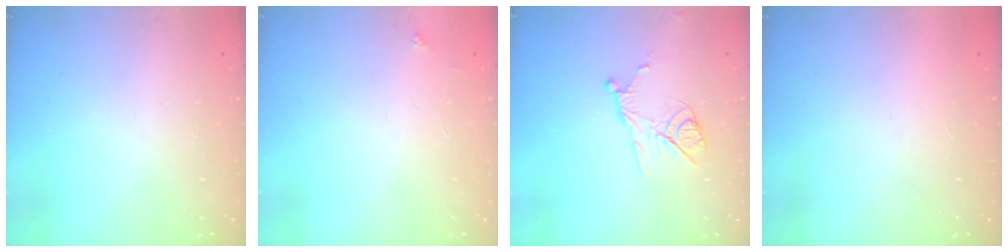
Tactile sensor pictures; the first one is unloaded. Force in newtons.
{"total": 2.0, "press": 2.0, "slide": 0.3}
{"total": 10.9, "press": 10.9, "slide": 0.4}
{"total": 1.5, "press": 1.5, "slide": 0.1}